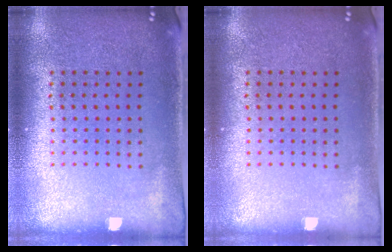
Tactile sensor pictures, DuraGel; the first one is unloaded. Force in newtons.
{"total": 0.0}